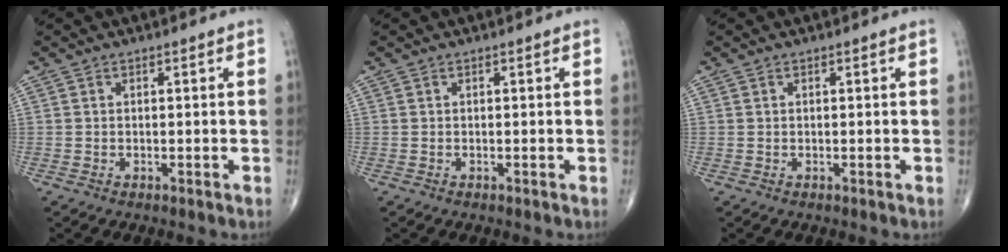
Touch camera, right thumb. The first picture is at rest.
{"total": 0.0}
{"total": 0.0}